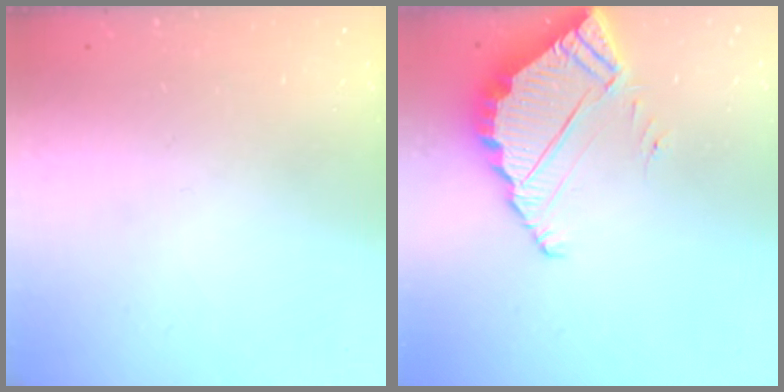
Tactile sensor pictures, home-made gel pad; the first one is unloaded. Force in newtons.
{"total": 4.3, "press": 4.3, "slide": 0.2}